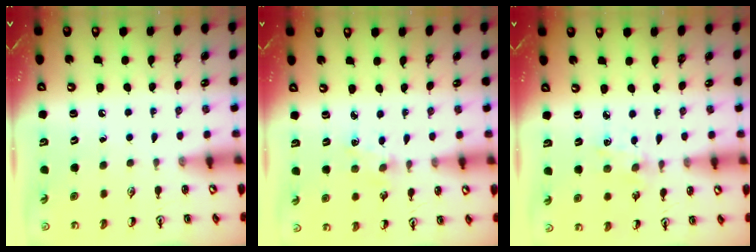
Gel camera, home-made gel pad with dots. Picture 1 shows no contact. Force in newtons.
{"total": 2.1, "press": 2.1, "slide": 0.3}
{"total": 2.9, "press": 2.8, "slide": 0.5}